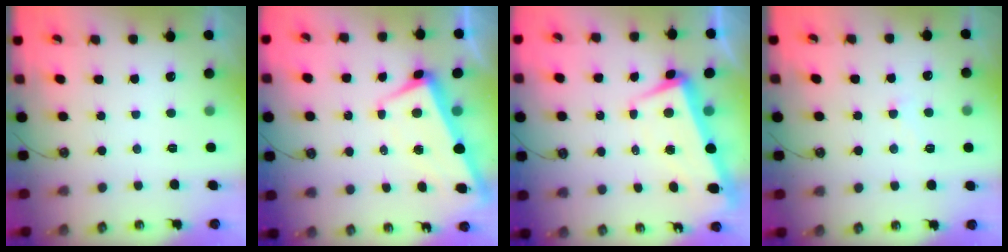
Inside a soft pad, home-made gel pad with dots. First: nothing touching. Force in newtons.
{"total": 0.8, "press": 0.3, "slide": 0.8}
{"total": 2.1, "press": 0.3, "slide": 2.1}
{"total": 1.5, "press": 1.4, "slide": 0.6}